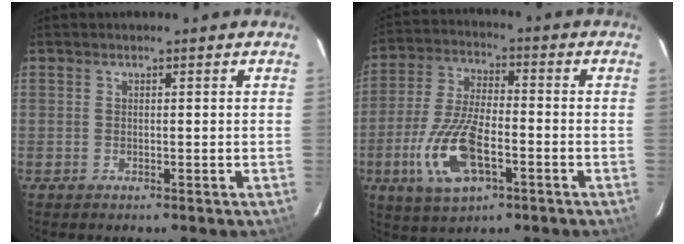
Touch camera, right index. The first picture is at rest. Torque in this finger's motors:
{"motor_torque": [1.20, -0.94, 0.43, 0.21]}